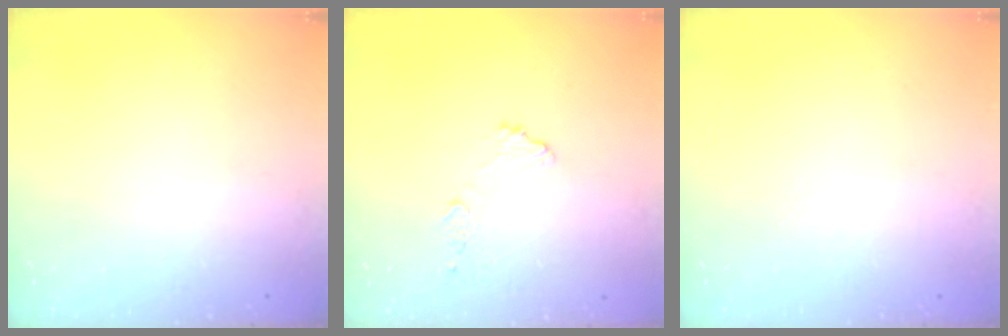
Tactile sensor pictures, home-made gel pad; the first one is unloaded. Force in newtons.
{"total": 9.2, "press": 9.2, "slide": 0.5}
{"total": 0.0}